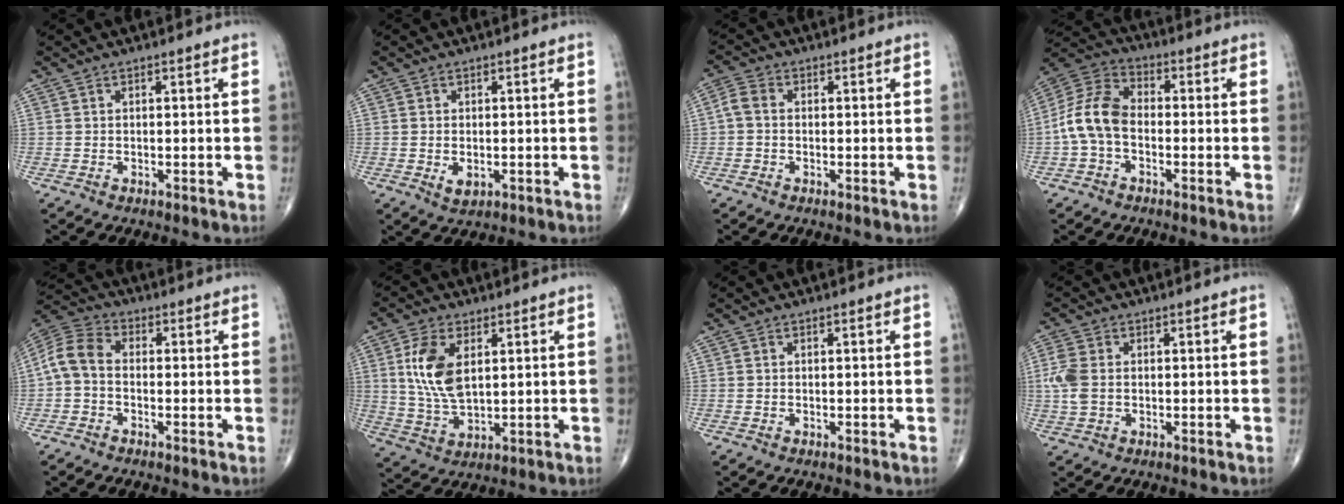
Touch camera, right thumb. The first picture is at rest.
{"total": 2.4, "force": [-0.4, 1.6, 1.8], "torque": [-0.026, -0.003, -0.002]}
{"total": 3.1, "force": [-0.2, 2.2, 2.2], "torque": [-0.045, 0.008, -0.013]}
{"total": 10.4, "force": [-1.8, 6.8, 7.7], "torque": [-0.152, 0.033, -0.049]}
{"total": 7.3, "force": [-0.9, 4.9, 5.4], "torque": [-0.104, 0.023, -0.035]}
{"total": 7.5, "force": [2.1, 3.8, 6.2], "torque": [-0.128, -0.009, 0.046]}
{"total": 0.0}
{"total": 5.2, "force": [0.0, 3.5, 3.8], "torque": [-0.109, 0.005, -0.001]}